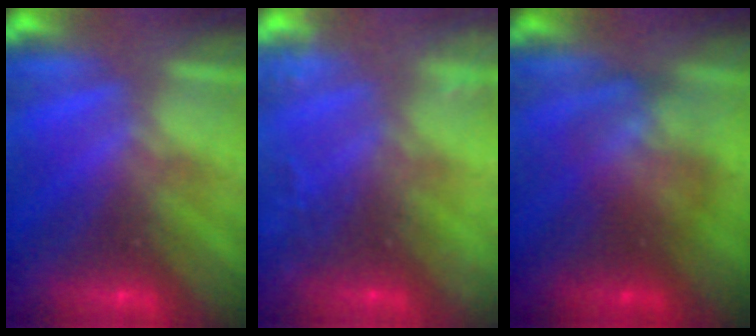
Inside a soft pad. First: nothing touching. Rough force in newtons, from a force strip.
{"total": 9.2}
{"total": 2.1}